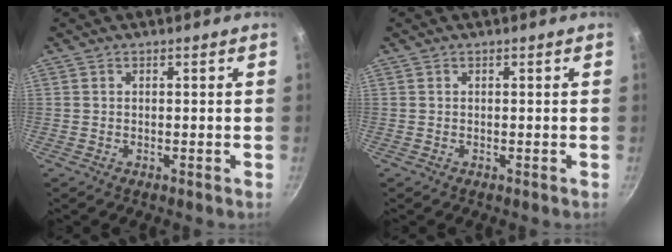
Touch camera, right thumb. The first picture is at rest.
{"total": 0.0}